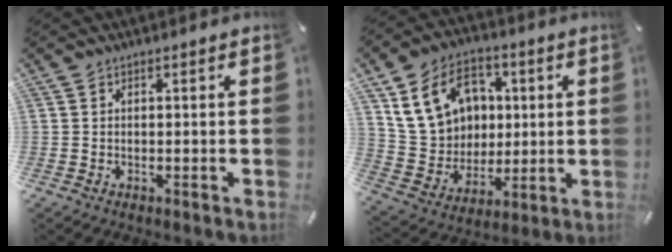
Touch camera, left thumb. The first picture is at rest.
{"total": 16.6, "force": [5.1, 14.0, 7.2], "torque": [-0.145, -0.003, 0.107]}